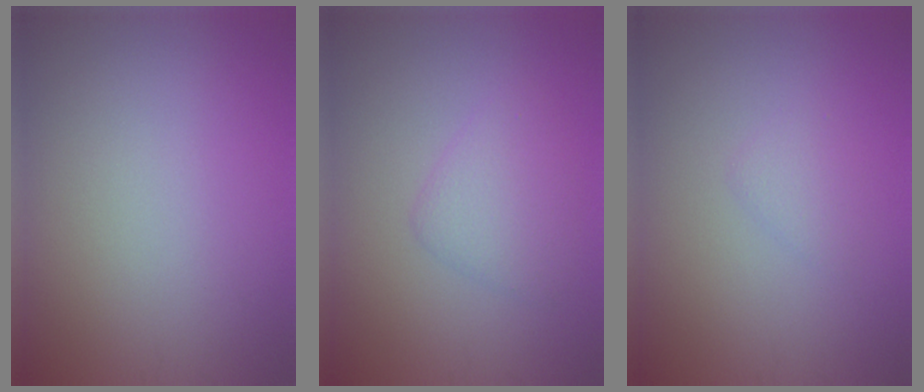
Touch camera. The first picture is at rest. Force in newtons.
{"total": 2.6, "press": 2.6, "slide": 0.3}
{"total": 1.2, "press": 1.2, "slide": 0.1}